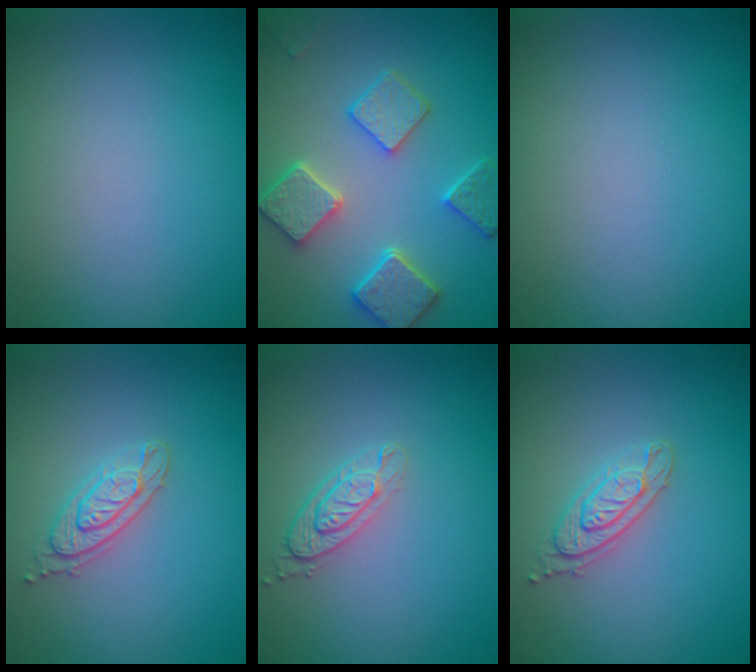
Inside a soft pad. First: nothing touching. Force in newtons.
{"total": 5.1, "press": 4.6, "slide": 2.0}
{"total": 0.0}
{"total": 2.4, "press": 2.2, "slide": 0.8}
{"total": 2.8, "press": 2.2, "slide": 1.7}
{"total": 2.4, "press": 2.2, "slide": 0.8}